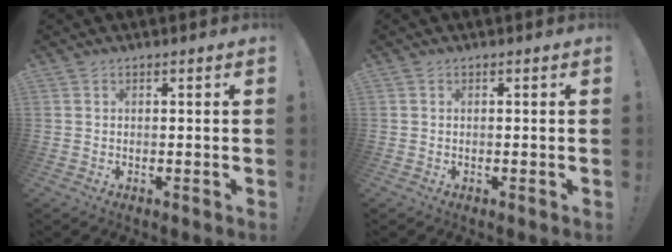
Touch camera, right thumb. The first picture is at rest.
{"total": 0.0}